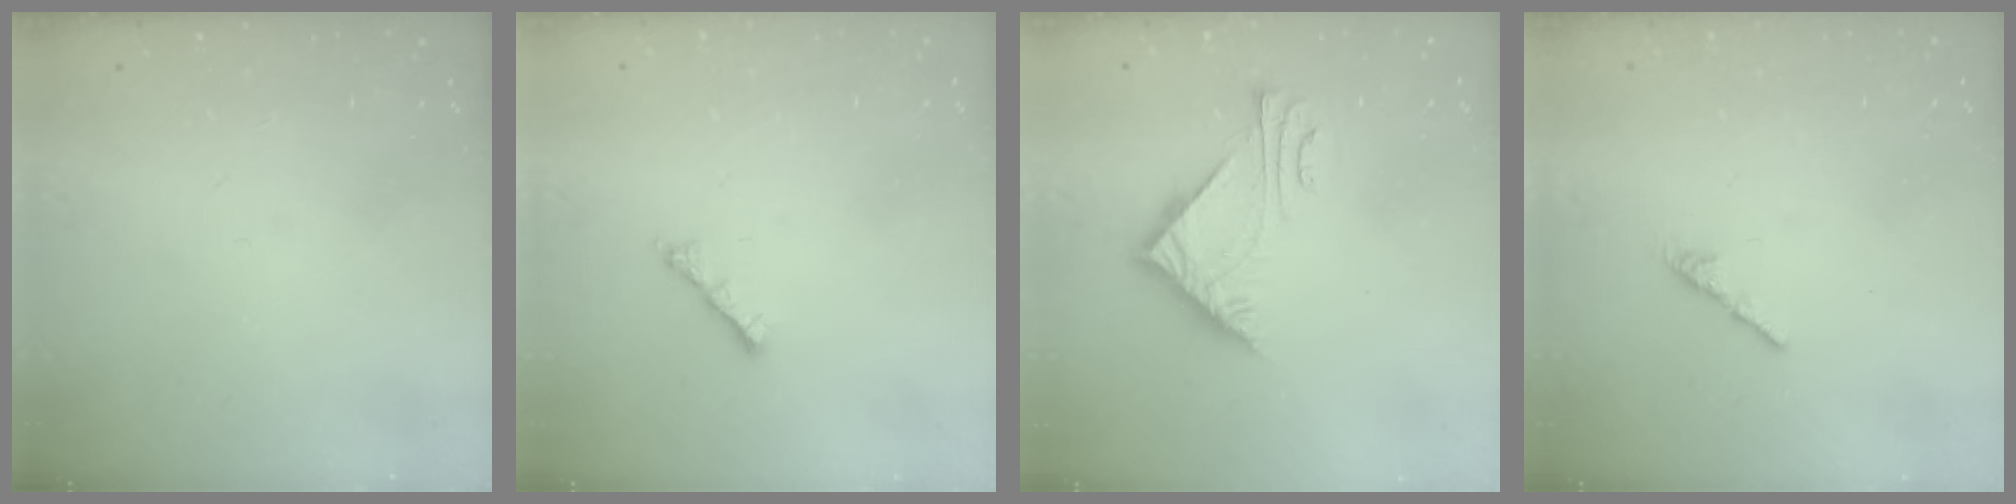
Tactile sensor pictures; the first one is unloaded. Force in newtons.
{"total": 1.8, "press": 1.7, "slide": 0.6}
{"total": 7.0, "press": 7.0, "slide": 0.2}
{"total": 2.1, "press": 2.0, "slide": 0.7}